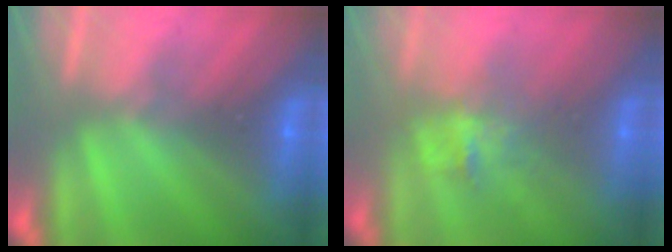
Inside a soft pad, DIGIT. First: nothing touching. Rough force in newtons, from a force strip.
{"total": 2.8}